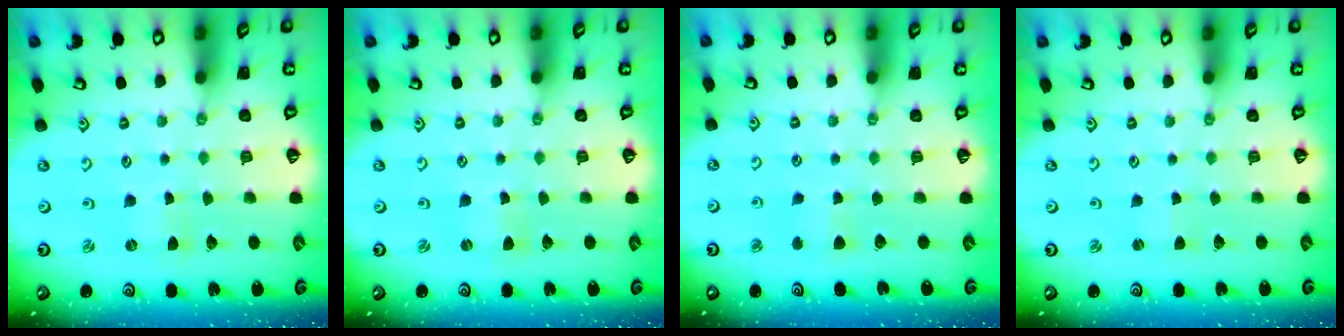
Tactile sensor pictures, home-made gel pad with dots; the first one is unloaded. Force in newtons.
{"total": 0.7, "press": 0.7, "slide": 0.3}
{"total": 2.9, "press": 2.9, "slide": 0.4}
{"total": 0.8, "press": 0.8, "slide": 0.1}